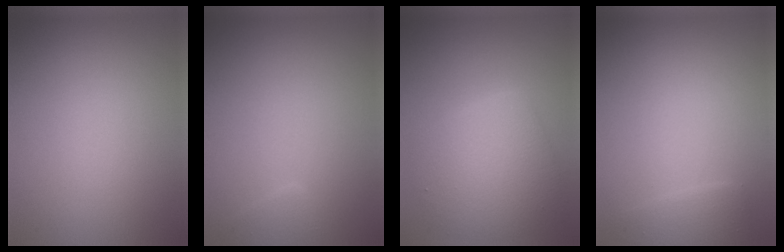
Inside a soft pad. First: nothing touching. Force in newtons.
{"total": 1.1, "press": 1.1, "slide": 0.1}
{"total": 5.3, "press": 5.3, "slide": 0.1}
{"total": 1.5, "press": 1.4, "slide": 0.1}